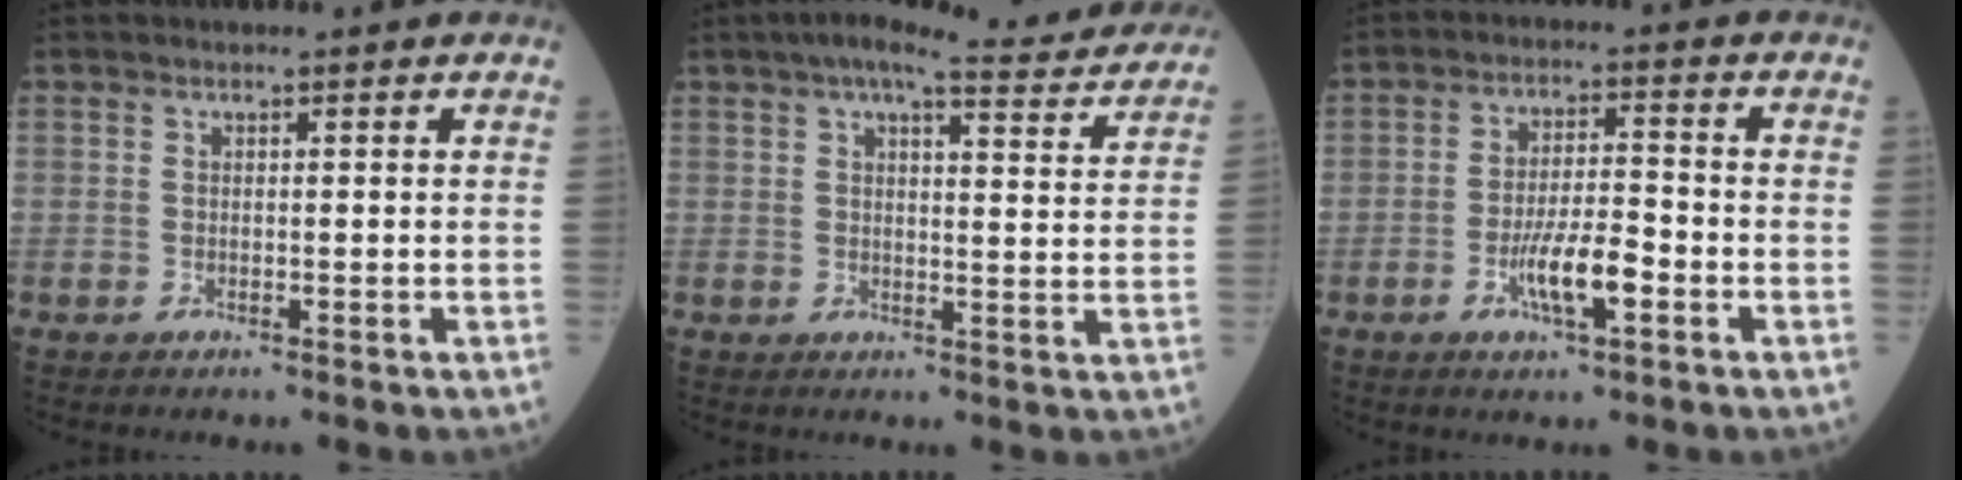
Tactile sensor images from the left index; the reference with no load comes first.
{"total": 13.0, "force": [11.8, 1.4, 5.3], "torque": [-0.074, 0.007, 0.139]}
{"total": 6.7, "force": [-2.7, 1.4, 6.0], "torque": [-0.117, -0.003, -0.049]}